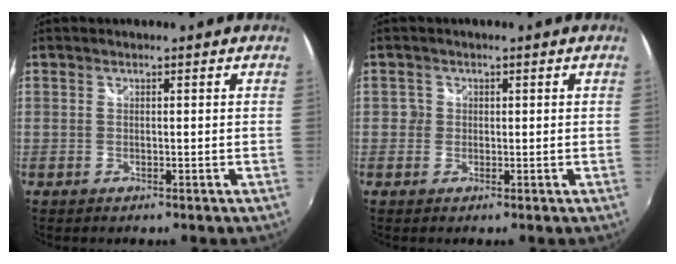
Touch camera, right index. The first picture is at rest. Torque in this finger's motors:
{"motor_torque": [-0.06, -0.06, 0.00, 0.01]}